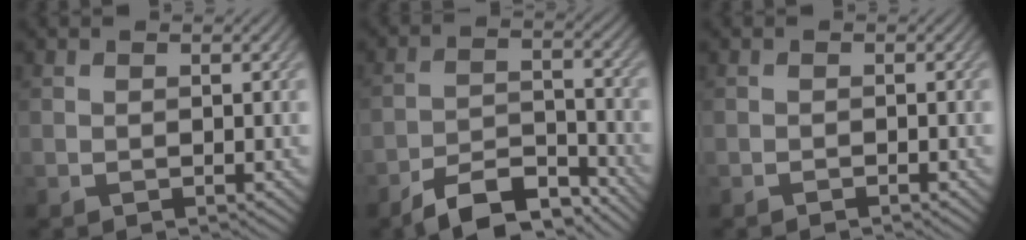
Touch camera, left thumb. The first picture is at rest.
{"total": 8.9, "force": [-7.2, 2.8, 4.3], "torque": [-0.073, -0.003, -0.136]}
{"total": 0.6, "force": [-0.5, 0.0, 0.3], "torque": [-0.005, 0.001, -0.010]}